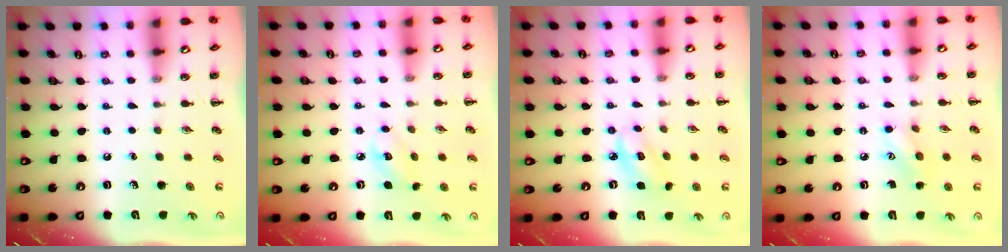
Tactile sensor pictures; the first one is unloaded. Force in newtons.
{"total": 4.0, "press": 3.9, "slide": 0.7}
{"total": 3.8, "press": 3.8, "slide": 0.5}
{"total": 6.5, "press": 6.4, "slide": 1.2}